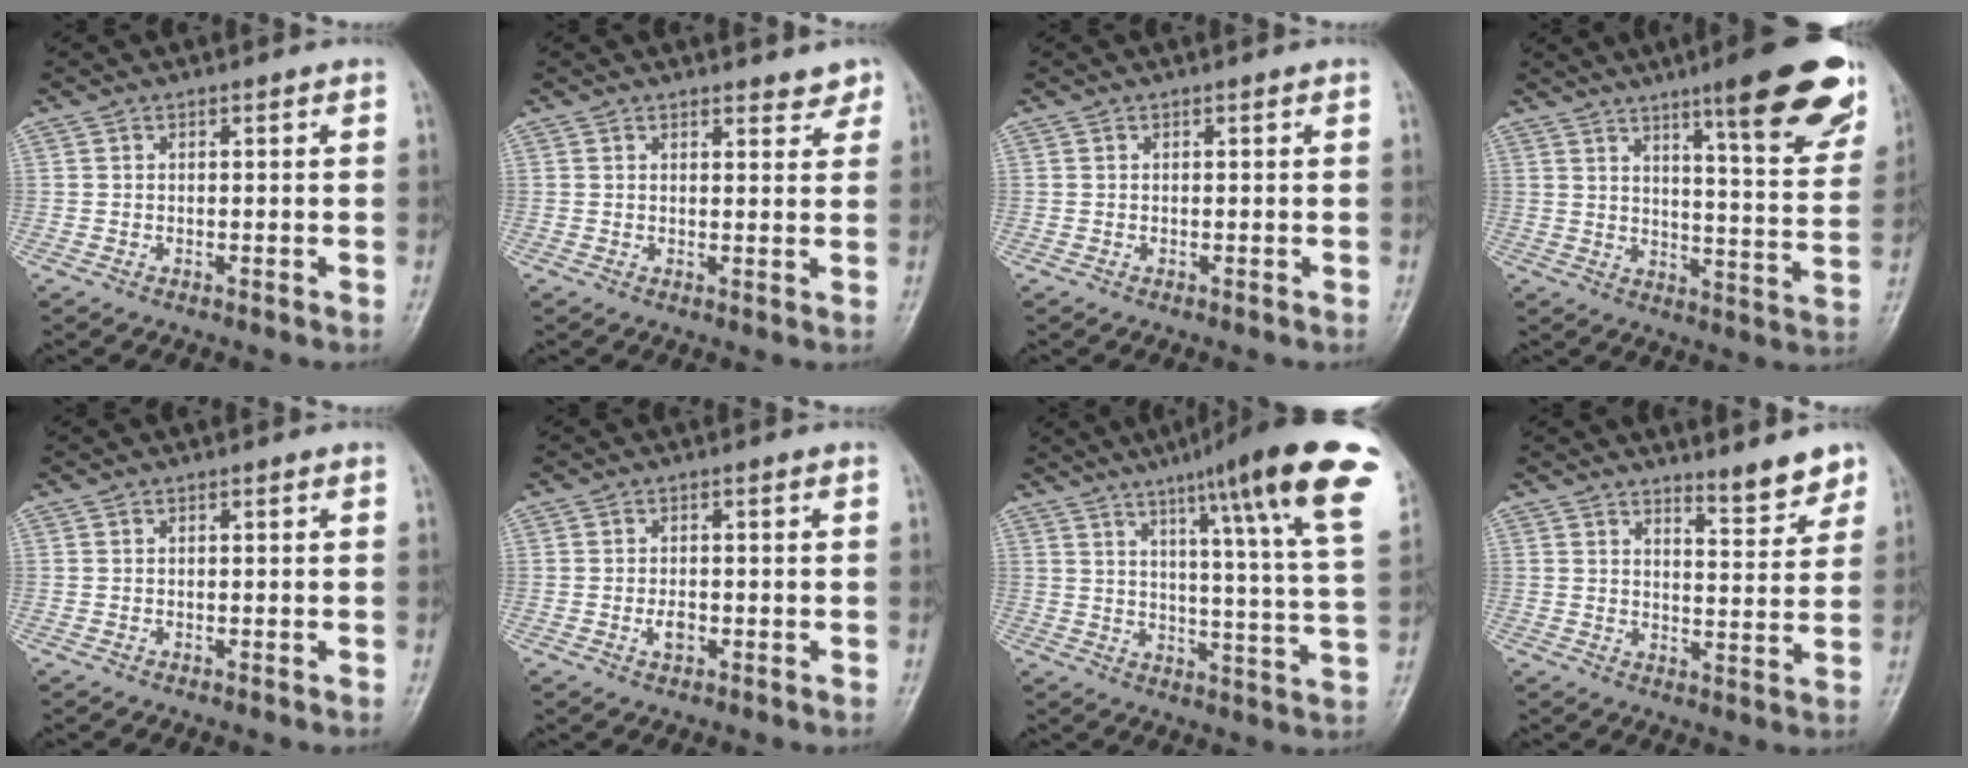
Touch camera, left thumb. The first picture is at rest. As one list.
[{"total": 3.2, "force": [2.8, 1.3, 1.0], "torque": [0.008, -0.016, 0.029]}, {"total": 0.0}, {"total": 20.1, "force": [12.1, 3.6, 15.6], "torque": [-0.173, -0.057, 0.162]}, {"total": 0.0}, {"total": 2.2, "force": [-0.7, 1.3, 1.7], "torque": [-0.027, 0.002, -0.010]}, {"total": 23.5, "force": [13.1, 2.3, 19.4], "torque": [-0.258, -0.041, 0.170]}, {"total": 6.2, "force": [5.1, 1.4, 3.2], "torque": [-0.030, -0.045, 0.076]}]